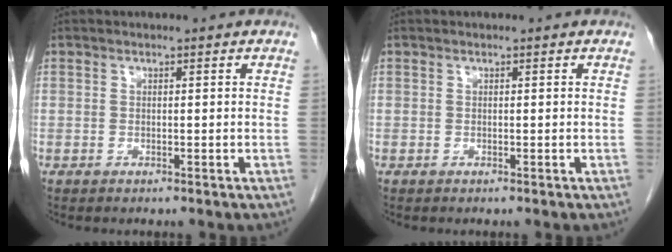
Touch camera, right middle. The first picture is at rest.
{"total": 0.0}